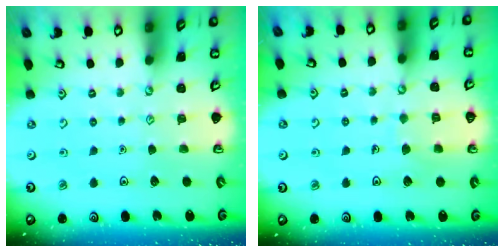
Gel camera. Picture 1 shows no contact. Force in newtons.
{"total": 4.7, "press": 4.7, "slide": 0.3}